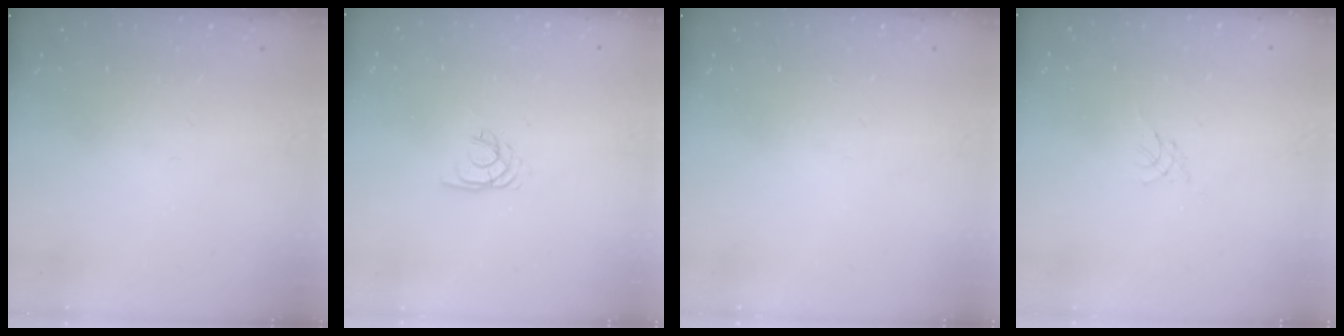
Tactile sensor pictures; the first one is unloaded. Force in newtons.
{"total": 2.2, "press": 2.2, "slide": 0.3}
{"total": 0.0}
{"total": 0.0}